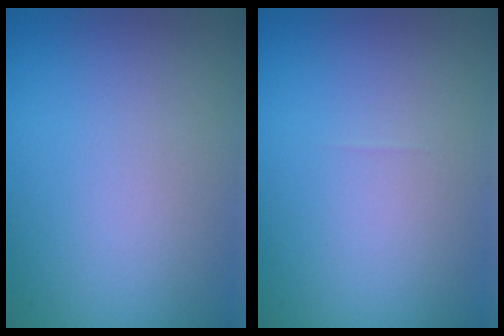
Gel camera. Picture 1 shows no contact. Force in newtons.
{"total": 0.0}